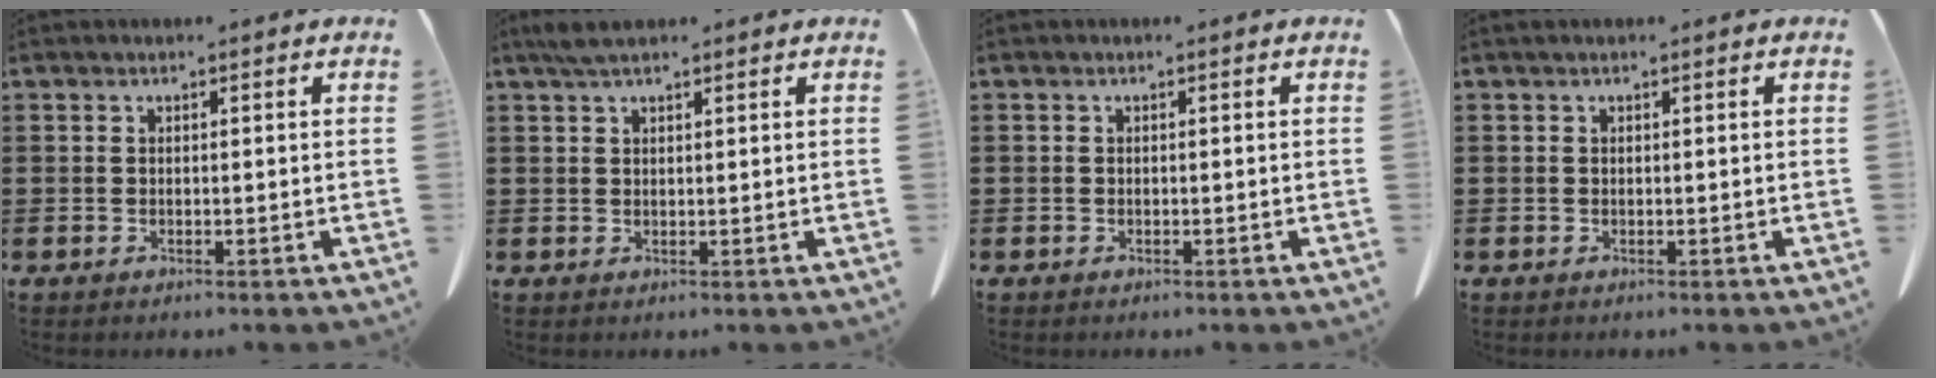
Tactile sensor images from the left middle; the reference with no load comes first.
{"total": 2.4, "force": [1.8, 0.7, 1.5], "torque": [-0.034, 0.003, 0.034]}
{"total": 0.0}
{"total": 0.0}